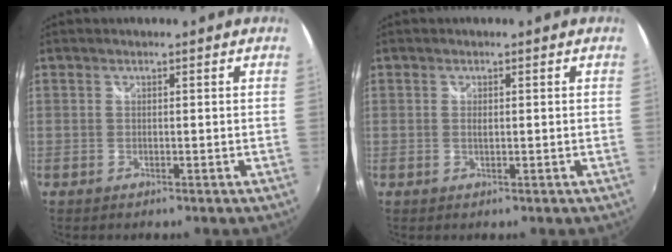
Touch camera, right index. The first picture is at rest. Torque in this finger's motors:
{"motor_torque": [0.34, 0.30, -0.01, 0.00]}